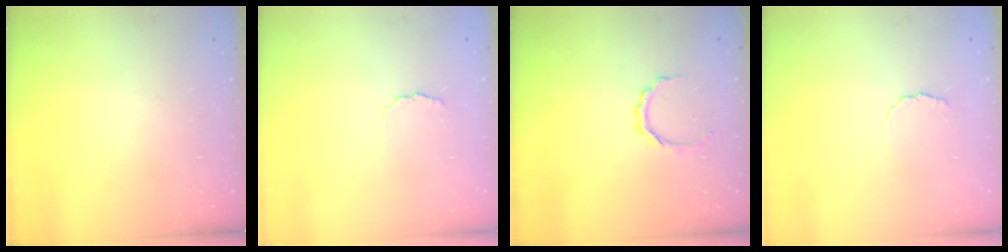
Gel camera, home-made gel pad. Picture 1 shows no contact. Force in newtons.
{"total": 2.4, "press": 2.4, "slide": 0.5}
{"total": 4.5, "press": 4.4, "slide": 0.9}
{"total": 2.4, "press": 2.4, "slide": 0.5}